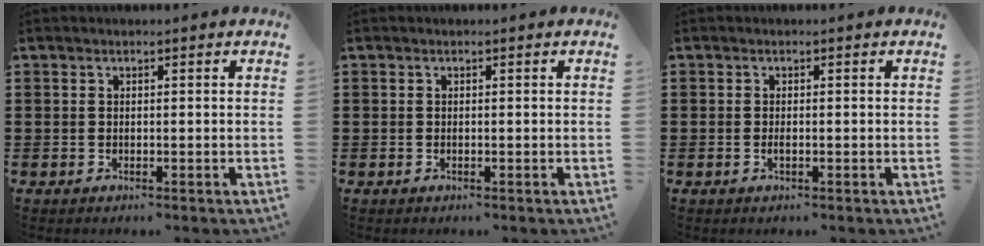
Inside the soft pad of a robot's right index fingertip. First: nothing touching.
{"total": 0.0}
{"total": 0.7, "force": [-0.2, 0.2, 0.7], "torque": [-0.013, -0.005, -0.003]}